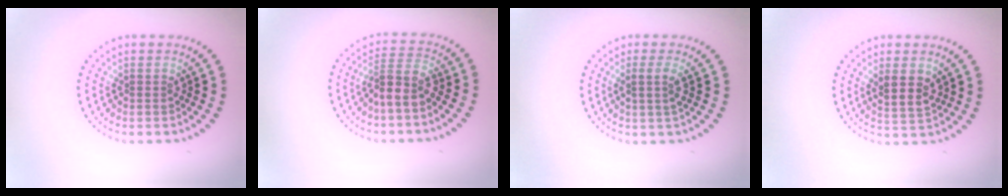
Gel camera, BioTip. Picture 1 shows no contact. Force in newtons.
{"total": 3.0, "press": 2.3, "slide": 1.8}
{"total": 1.3, "press": 1.2, "slide": 0.6}
{"total": 2.8, "press": 2.5, "slide": 1.3}